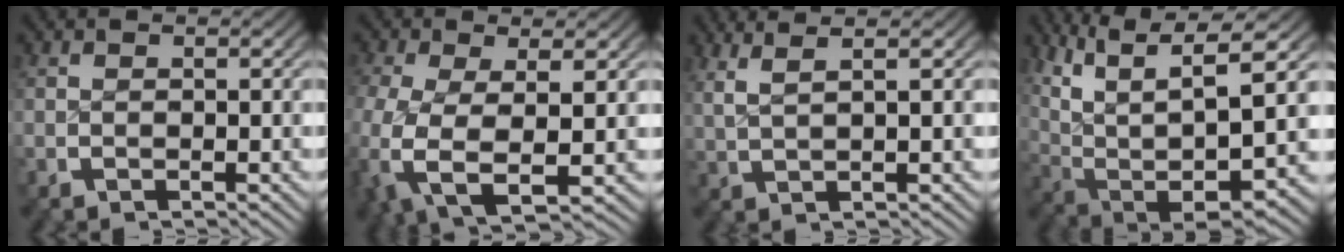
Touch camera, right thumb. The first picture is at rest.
{"total": 8.8, "force": [-1.2, 5.2, 7.0], "torque": [-0.199, -0.053, 0.007]}
{"total": 3.7, "force": [2.4, 0.7, 2.7], "torque": [-0.049, 0.007, 0.047]}
{"total": 15.2, "force": [0.8, 10.3, 11.1], "torque": [-0.246, -0.058, 0.033]}